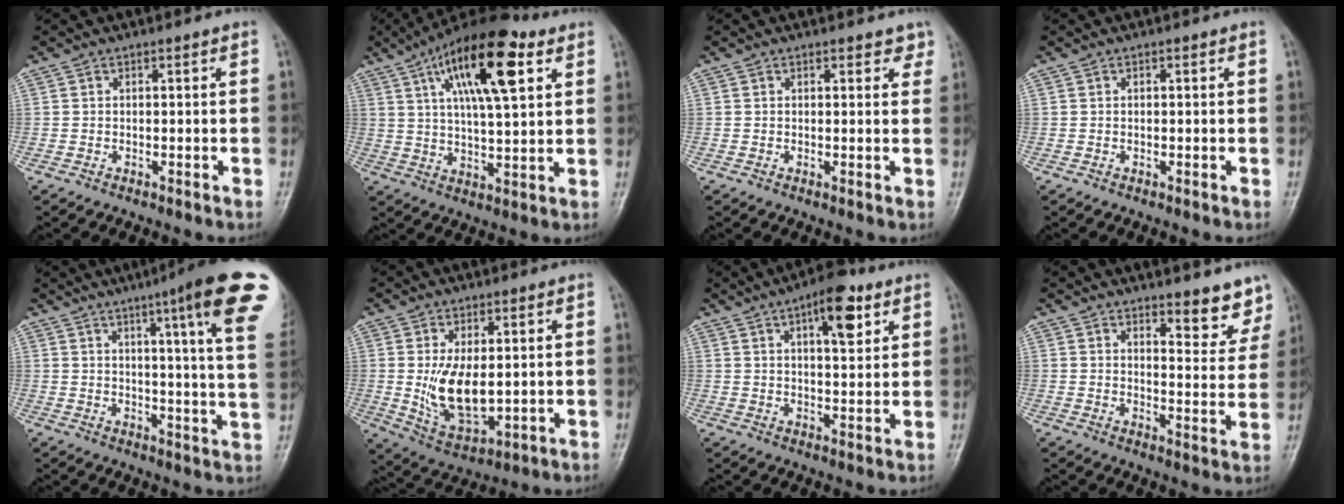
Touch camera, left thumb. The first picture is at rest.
{"total": 18.4, "force": [8.0, 6.1, 15.4], "torque": [-0.235, -0.011, 0.129]}
{"total": 2.3, "force": [1.6, 1.2, 1.0], "torque": [0.011, -0.006, 0.014]}
{"total": 0.0}
{"total": 18.7, "force": [9.8, 1.1, 15.8], "torque": [-0.192, -0.037, 0.110]}
{"total": 10.8, "force": [0.4, 5.7, 9.2], "torque": [-0.153, -0.019, 0.025]}
{"total": 9.1, "force": [4.4, 3.4, 7.1], "torque": [-0.085, -0.017, 0.061]}
{"total": 7.8, "force": [6.5, 2.5, 3.5], "torque": [-0.009, -0.049, 0.077]}